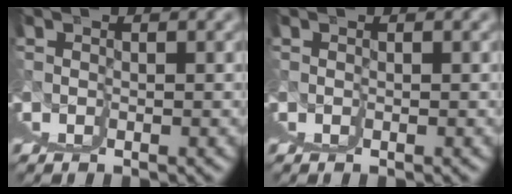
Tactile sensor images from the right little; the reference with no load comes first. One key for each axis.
{"total": 0.0}